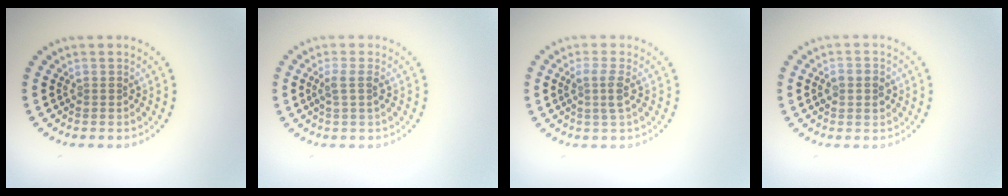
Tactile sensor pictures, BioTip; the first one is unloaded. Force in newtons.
{"total": 1.6, "press": 1.4, "slide": 0.9}
{"total": 1.9, "press": 1.5, "slide": 1.2}
{"total": 2.7, "press": 2.7, "slide": 0.1}